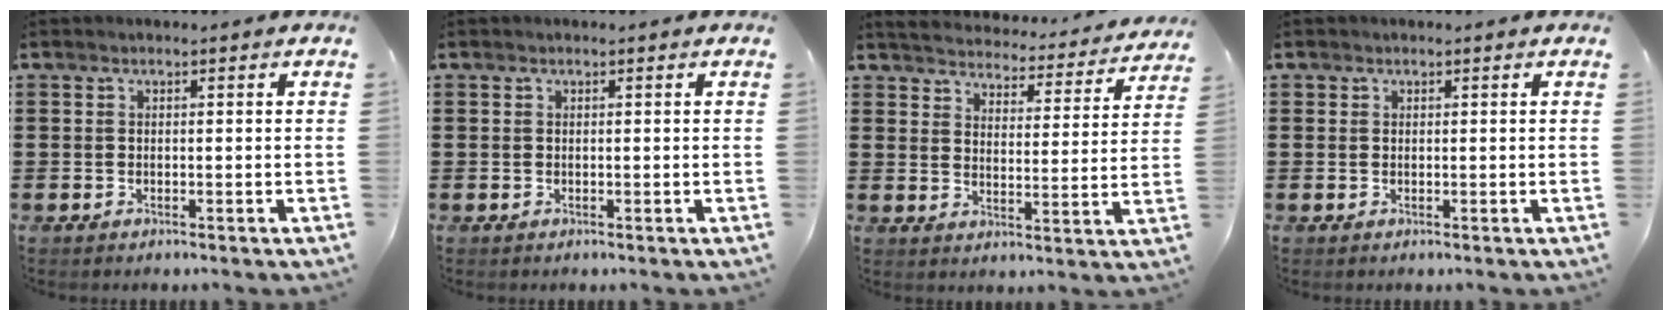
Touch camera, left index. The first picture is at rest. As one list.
[{"total": 0.0}, {"total": 3.9, "force": [3.9, -0.2, -0.2], "torque": [-0.021, -0.037, 0.062]}, {"total": 0.5, "force": [0.3, 0.5, 0.1], "torque": [-0.003, 0.003, 0.006]}]